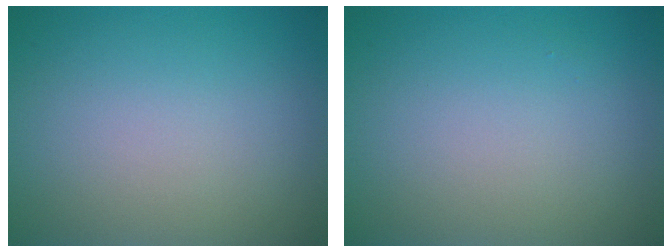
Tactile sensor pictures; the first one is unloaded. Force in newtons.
{"total": 0.0}